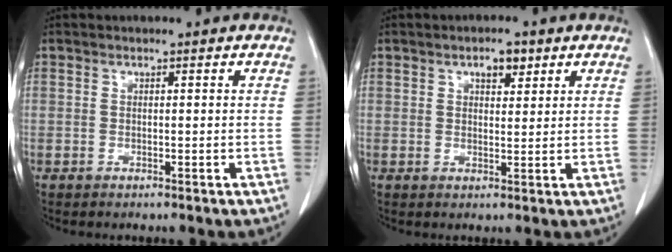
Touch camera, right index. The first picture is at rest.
{"total": 3.1, "force": [1.8, 1.3, 2.1], "torque": [-0.032, 0.001, 0.028]}